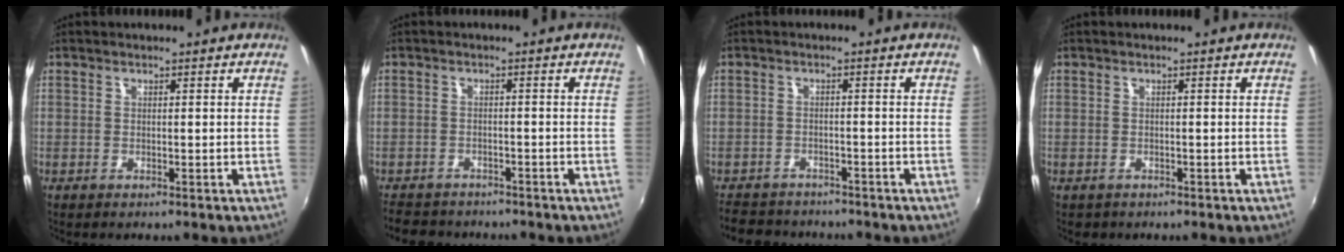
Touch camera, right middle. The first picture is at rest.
{"total": 7.2, "force": [-6.1, 3.3, 1.7], "torque": [-0.053, -0.003, -0.100]}
{"total": 8.3, "force": [-7.2, 3.7, 1.9], "torque": [-0.062, 0.001, -0.114]}
{"total": 1.1, "force": [-0.6, 0.9, 0.2], "torque": [-0.009, -0.004, -0.007]}